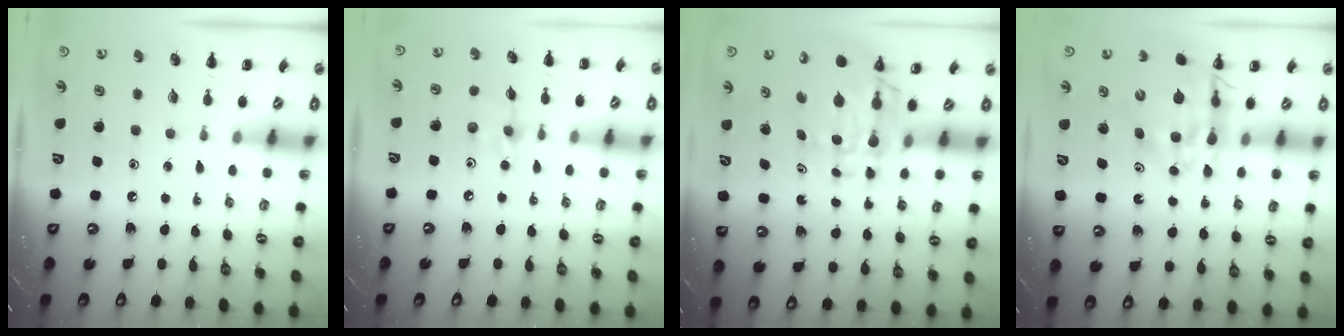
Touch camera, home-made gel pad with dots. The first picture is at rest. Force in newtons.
{"total": 5.5, "press": 5.5, "slide": 1.0}
{"total": 7.5, "press": 7.0, "slide": 2.7}
{"total": 13.5, "press": 12.9, "slide": 3.9}